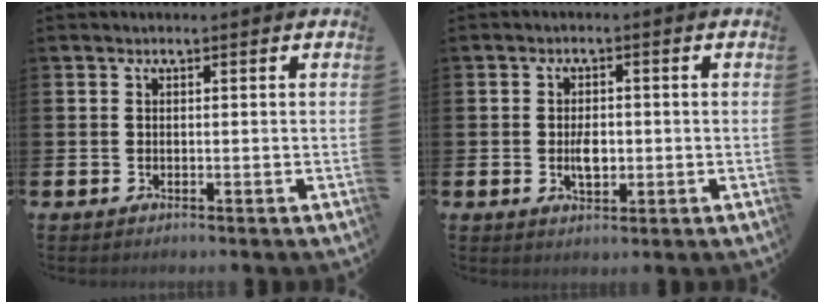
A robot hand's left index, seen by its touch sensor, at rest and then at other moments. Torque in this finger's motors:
{"motor_torque": [0.73, -0.03, 0.11, 0.11]}